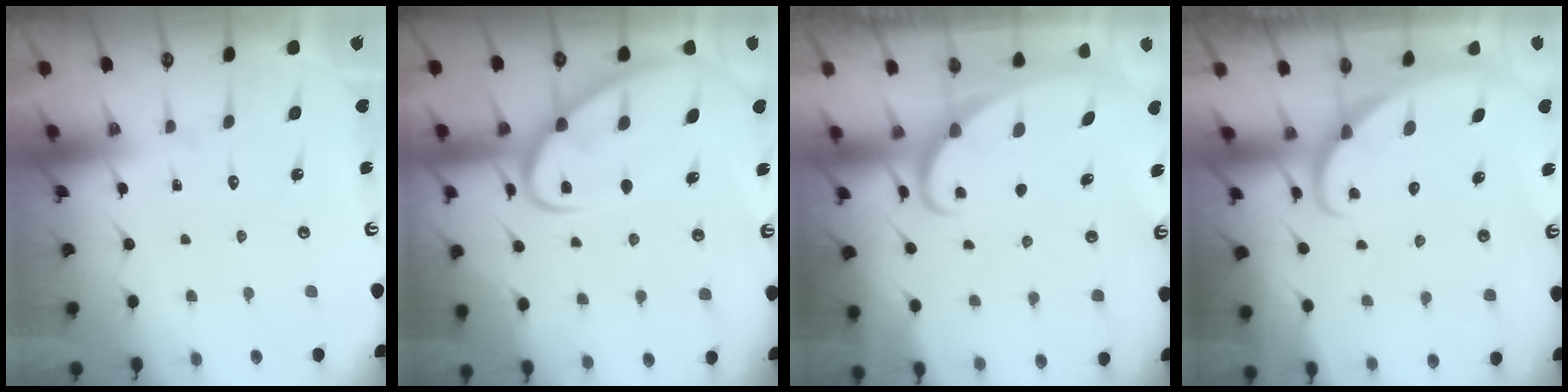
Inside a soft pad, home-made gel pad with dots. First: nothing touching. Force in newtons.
{"total": 10.8, "press": 10.7, "slide": 1.0}
{"total": 2.1, "press": 2.0, "slide": 0.3}
{"total": 1.7, "press": 1.6, "slide": 0.1}